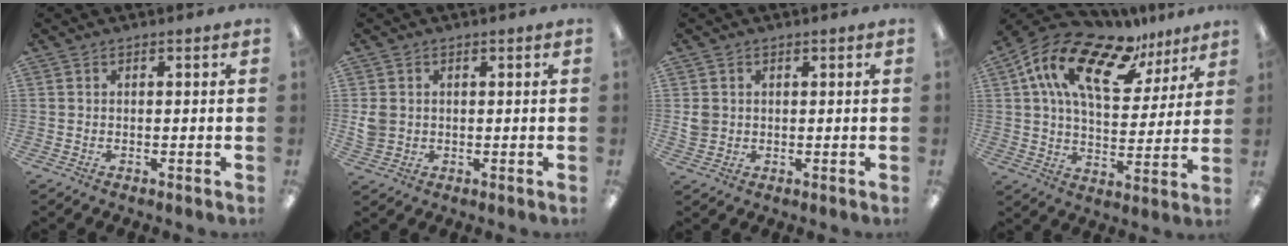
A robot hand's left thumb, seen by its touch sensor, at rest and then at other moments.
{"total": 3.5, "force": [0.5, 3.3, 1.1], "torque": [-0.016, 0.003, 0.011]}
{"total": 2.8, "force": [0.5, 2.7, 0.6], "torque": [-0.007, 0.001, 0.007]}
{"total": 19.6, "force": [11.0, 9.8, 13.0], "torque": [-0.242, -0.045, 0.192]}